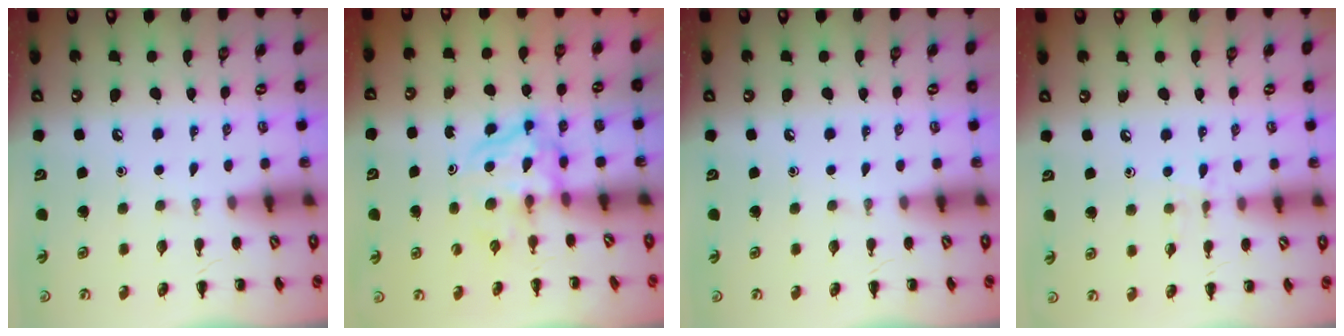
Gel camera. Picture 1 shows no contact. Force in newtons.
{"total": 3.8, "press": 3.8, "slide": 0.4}
{"total": 0.0}
{"total": 6.5, "press": 6.2, "slide": 2.2}